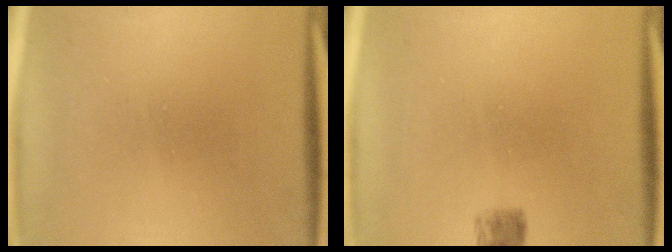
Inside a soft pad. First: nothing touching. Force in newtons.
{"total": 2.6}